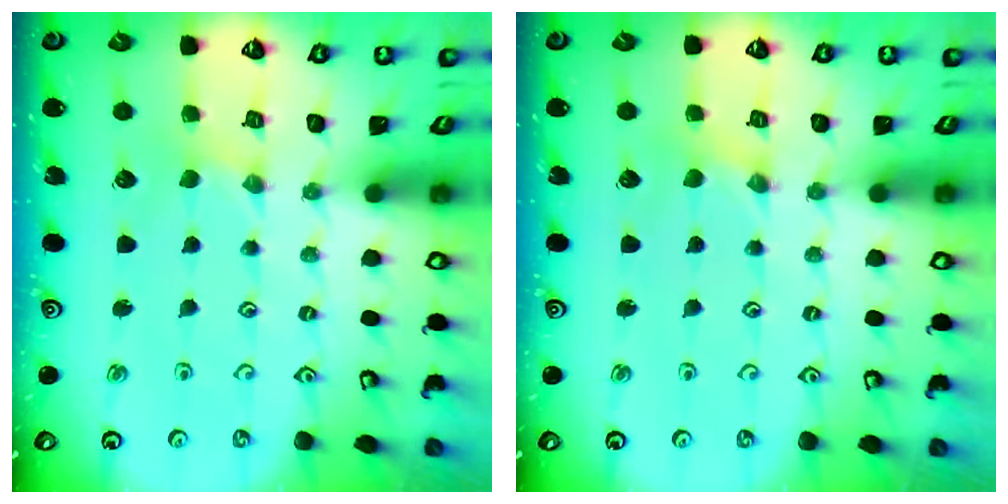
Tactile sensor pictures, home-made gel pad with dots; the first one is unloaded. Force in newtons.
{"total": 0.0}